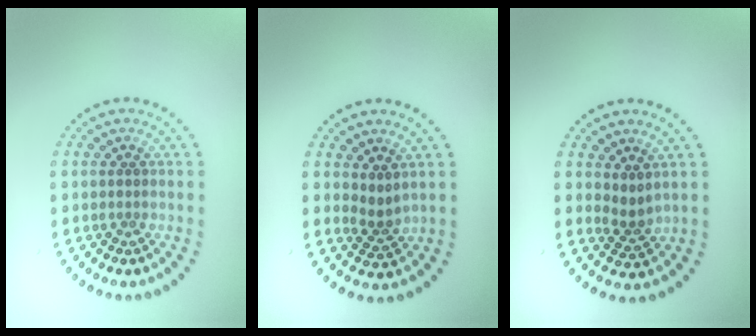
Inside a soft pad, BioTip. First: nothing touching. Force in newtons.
{"total": 1.8, "press": 1.3, "slide": 1.3}
{"total": 1.8, "press": 1.3, "slide": 1.3}